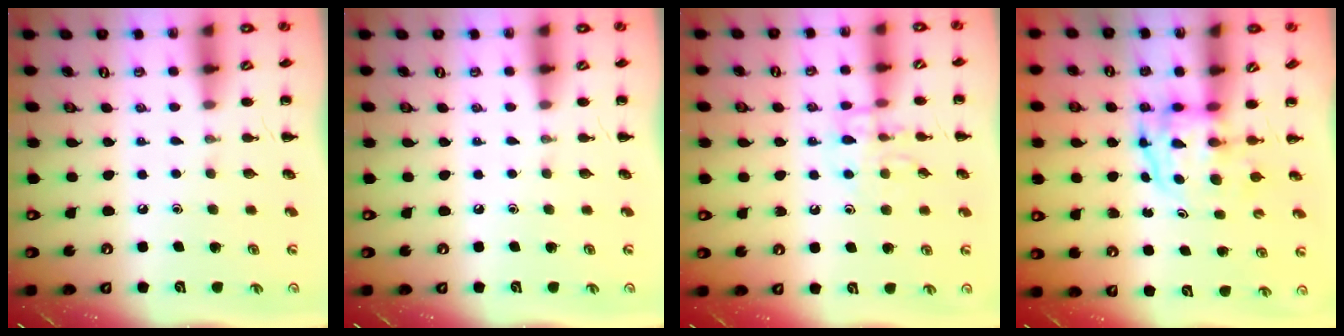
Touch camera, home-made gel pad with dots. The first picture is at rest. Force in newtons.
{"total": 0.0}
{"total": 10.6, "press": 10.6, "slide": 0.5}
{"total": 4.0, "press": 3.9, "slide": 0.7}